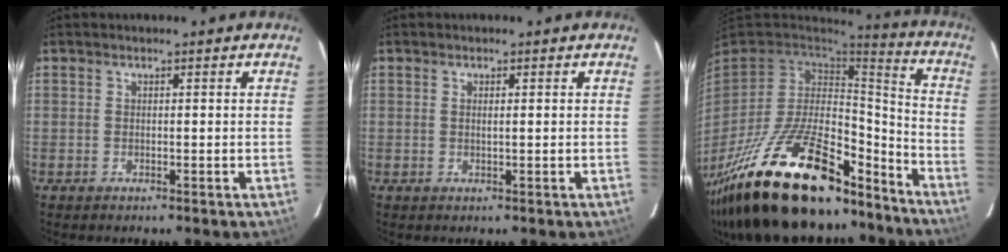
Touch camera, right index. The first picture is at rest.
{"total": 0.8, "force": [0.2, 0.1, 0.8], "torque": [-0.015, 0.001, 0.004]}
{"total": 34.5, "force": [-23.6, 13.6, 21.1], "torque": [-0.402, -0.018, -0.361]}